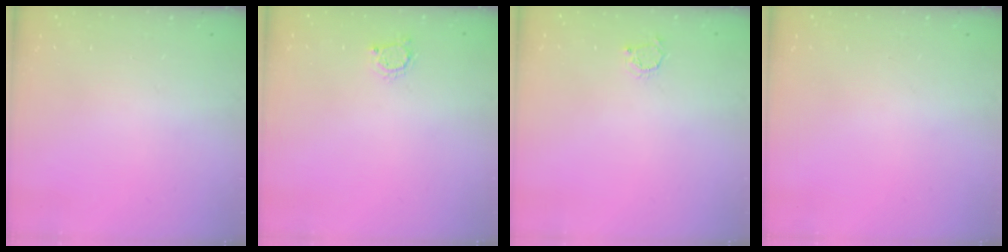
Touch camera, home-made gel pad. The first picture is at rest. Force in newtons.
{"total": 3.6, "press": 3.6, "slide": 0.5}
{"total": 2.9, "press": 2.8, "slide": 0.4}
{"total": 0.0}